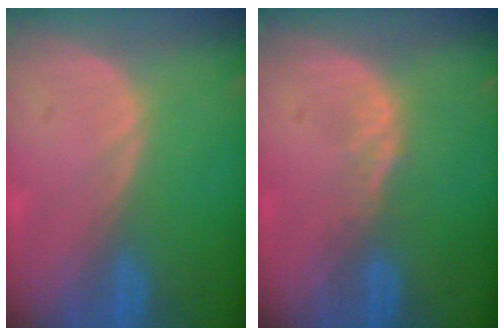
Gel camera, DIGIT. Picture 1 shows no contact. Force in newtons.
{"total": 1.4, "press": 1.4, "slide": 0.1}